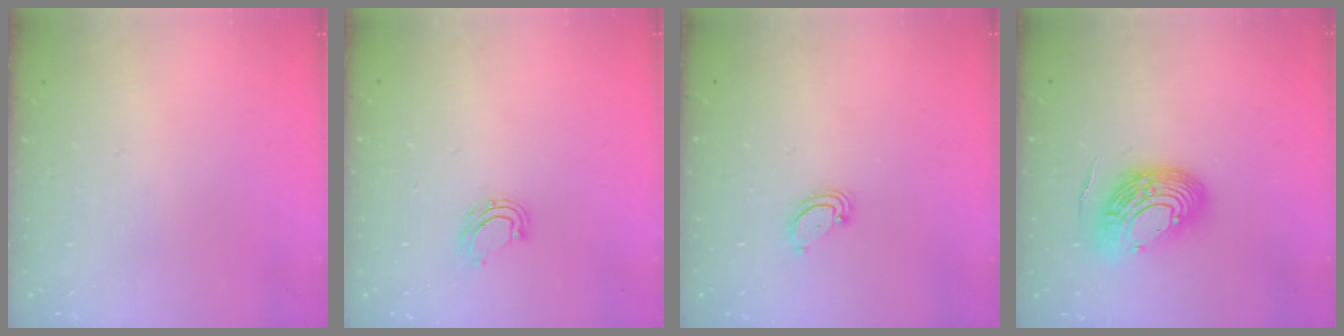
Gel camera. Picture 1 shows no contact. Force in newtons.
{"total": 6.0, "press": 5.8, "slide": 1.3}
{"total": 2.6, "press": 2.6, "slide": 0.1}
{"total": 13.1, "press": 12.9, "slide": 2.2}